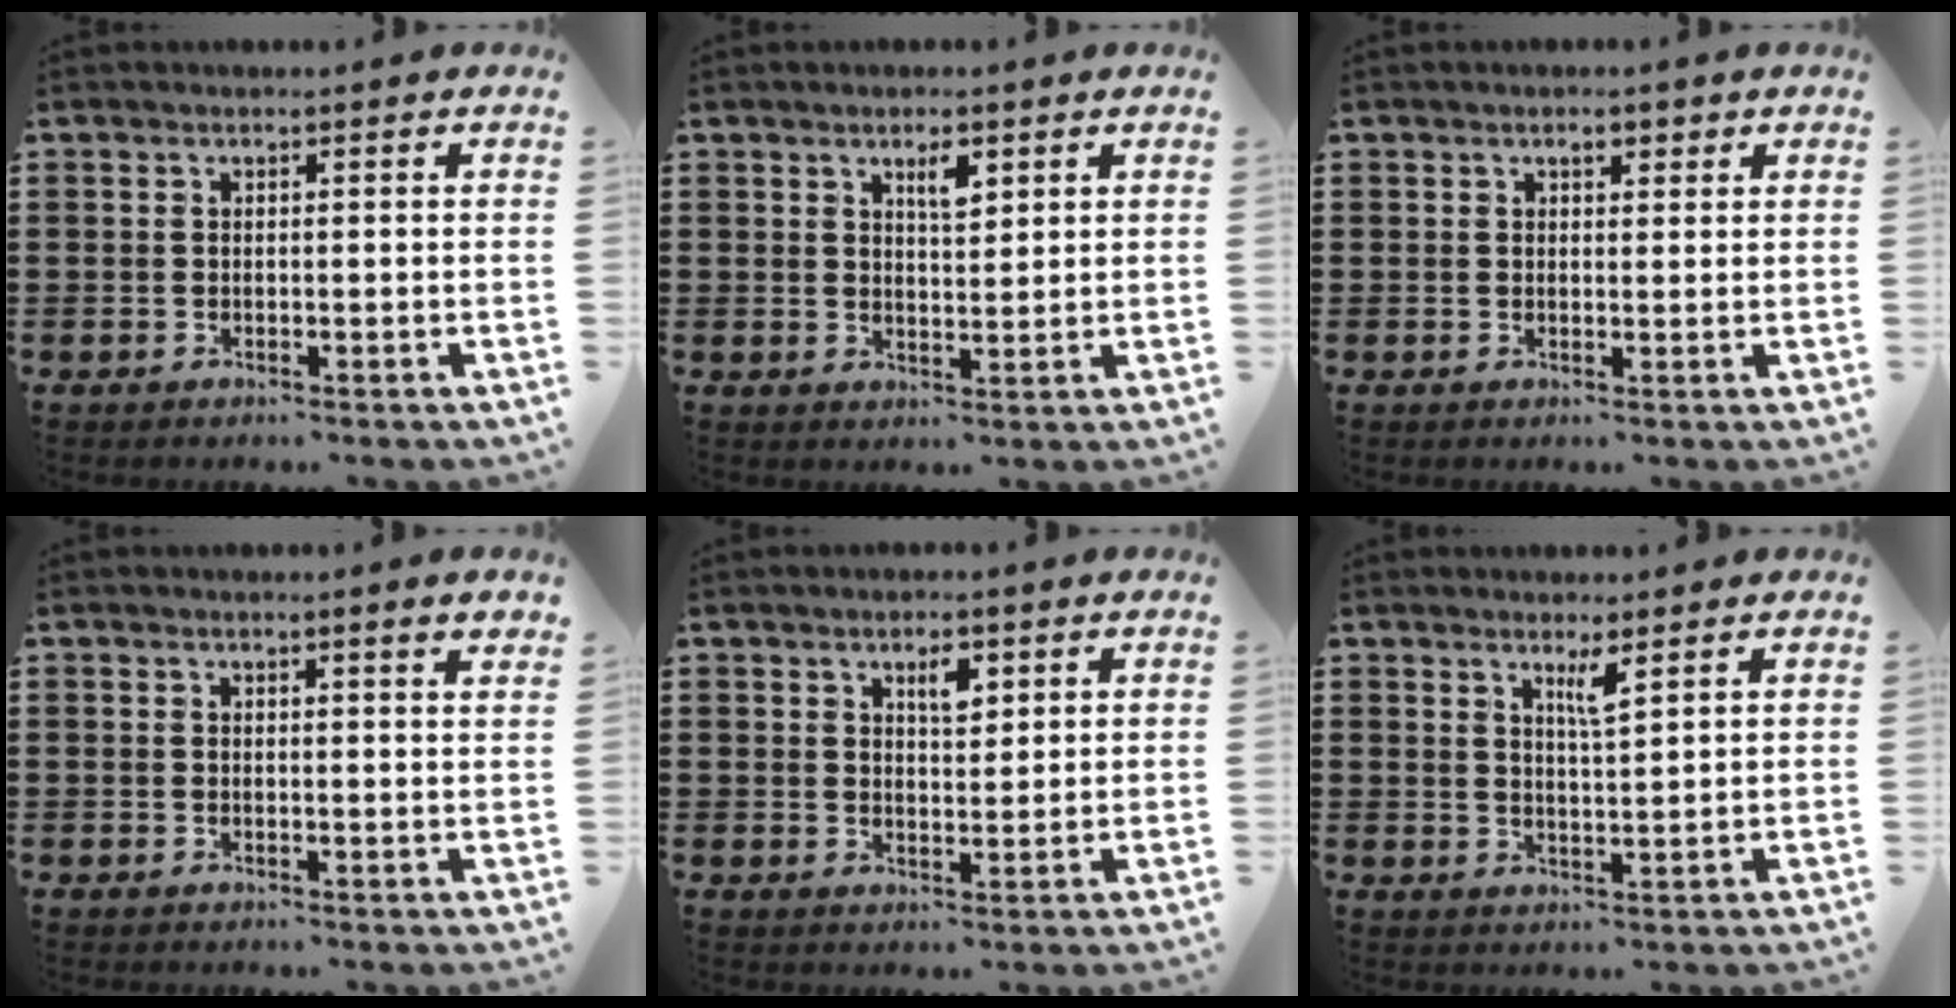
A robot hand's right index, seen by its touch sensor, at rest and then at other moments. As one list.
[{"total": 3.0, "force": [1.8, 1.0, 2.2], "torque": [-0.032, -0.001, 0.027]}, {"total": 1.7, "force": [1.0, 0.8, 1.1], "torque": [-0.016, 0.001, 0.015]}, {"total": 1.1, "force": [0.9, -0.3, 0.6], "torque": [-0.012, -0.003, 0.017]}, {"total": 3.2, "force": [1.8, 1.3, 2.3], "torque": [-0.034, 0.000, 0.027]}, {"total": 2.9, "force": [2.0, 0.2, 2.2], "torque": [-0.038, -0.003, 0.031]}]